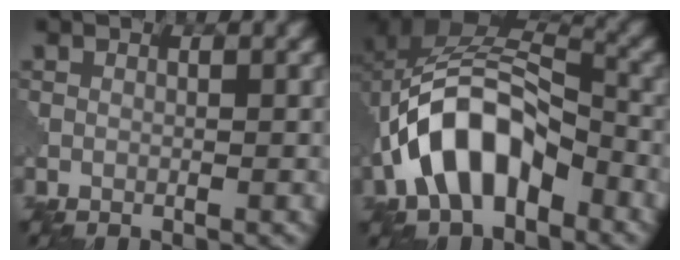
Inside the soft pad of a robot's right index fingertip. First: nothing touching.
{"total": 10.8, "force": [-4.0, 6.2, 8.0], "torque": [-0.148, 0.015, -0.078]}